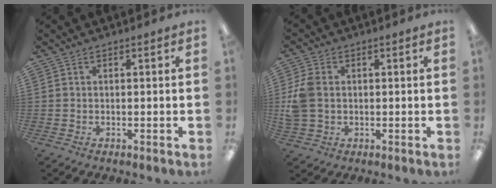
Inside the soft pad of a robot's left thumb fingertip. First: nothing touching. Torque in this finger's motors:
{"motor_torque": [1.05, 1.10, 1.21, -0.03, 0.08]}